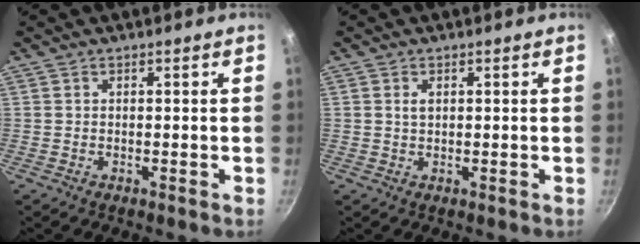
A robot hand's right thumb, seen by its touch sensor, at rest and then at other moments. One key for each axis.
{"total": 1.5, "fx": 0.4, "fy": 0.9, "fz": 1.1, "tx": -0.019, "ty": 0.002, "tz": 0.008}